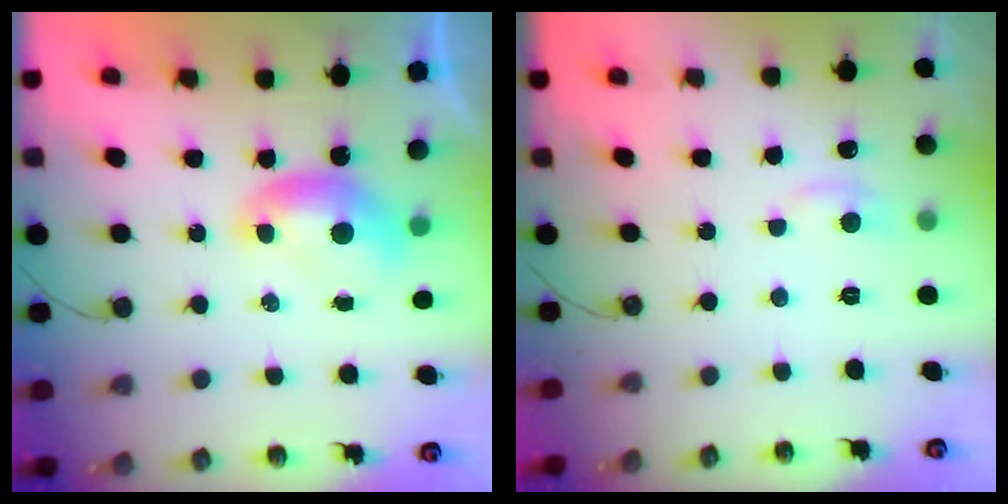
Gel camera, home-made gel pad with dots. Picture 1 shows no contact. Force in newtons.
{"total": 1.1, "press": 0.7, "slide": 0.8}